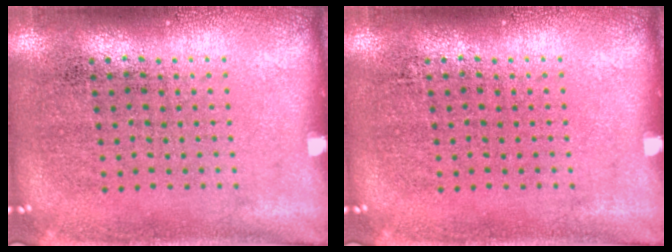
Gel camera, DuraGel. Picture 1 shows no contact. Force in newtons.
{"total": 0.0}